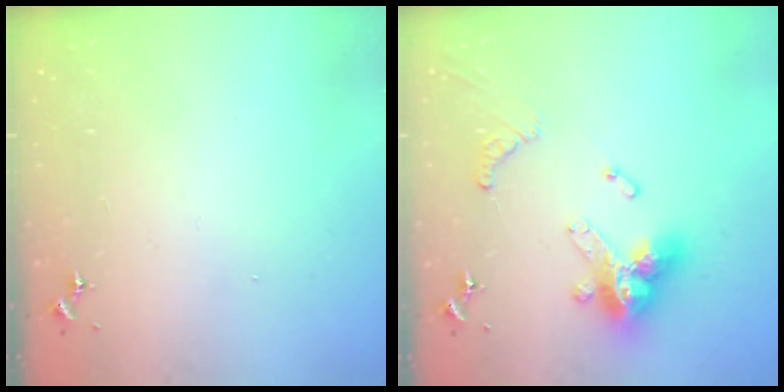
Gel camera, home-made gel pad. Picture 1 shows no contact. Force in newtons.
{"total": 16.1, "press": 16.1, "slide": 1.7}